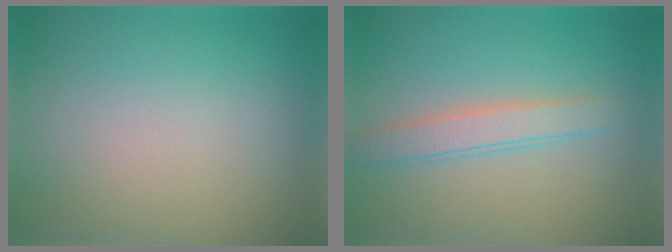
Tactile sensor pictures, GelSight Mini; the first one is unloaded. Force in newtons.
{"total": 2.6, "press": 2.6, "slide": 0.0}